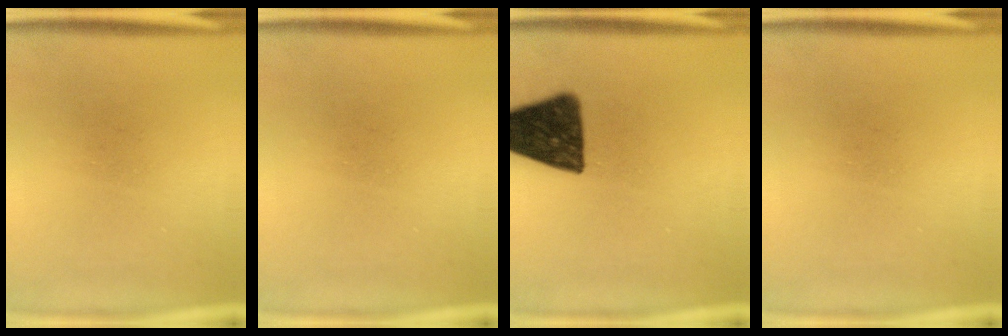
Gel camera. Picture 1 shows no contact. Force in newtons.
{"total": 0.0}
{"total": 13.9}
{"total": 0.0}